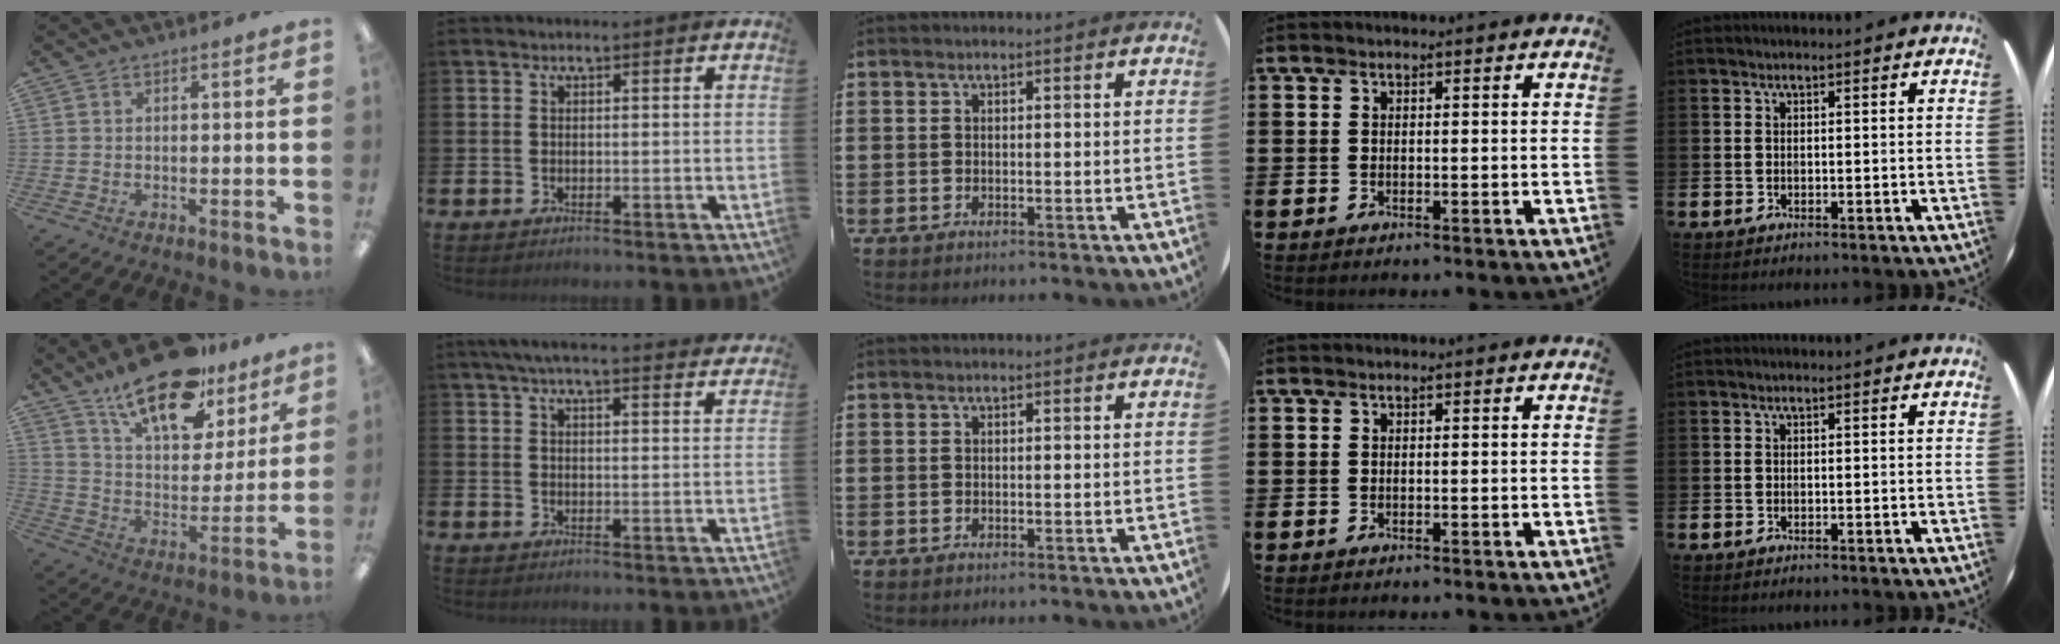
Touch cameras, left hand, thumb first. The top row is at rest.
{"thumb": {"total": 20.8, "force": [14.8, 9.1, 11.5], "torque": [-0.189, -0.078, 0.257]}, "index": {"total": 5.2, "force": [4.9, 0.4, 1.8], "torque": [-0.043, -0.017, 0.089]}}